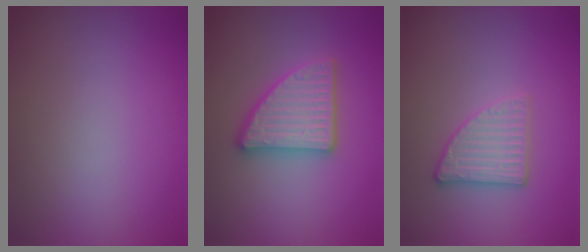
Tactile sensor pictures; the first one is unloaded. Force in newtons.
{"total": 4.9, "press": 4.9, "slide": 0.7}
{"total": 2.8, "press": 2.7, "slide": 0.8}